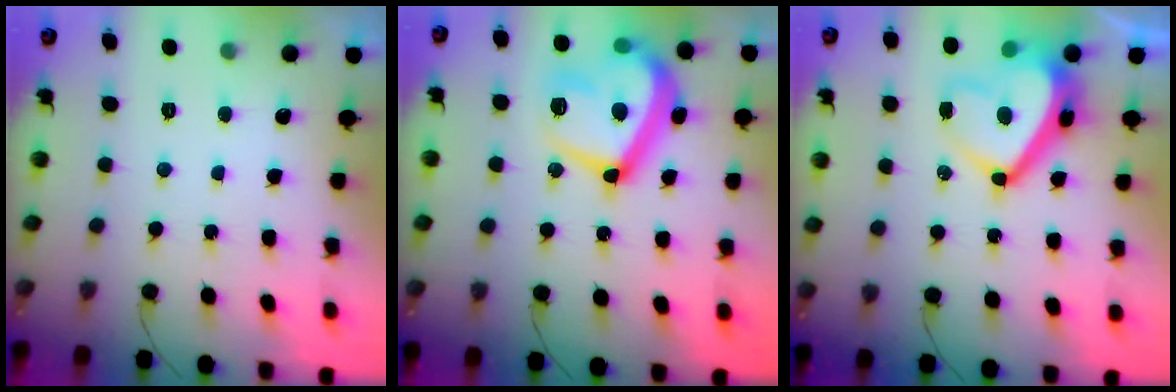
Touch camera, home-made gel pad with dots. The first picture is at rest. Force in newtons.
{"total": 20.6, "press": 20.5, "slide": 1.7}
{"total": 15.3, "press": 15.1, "slide": 2.5}